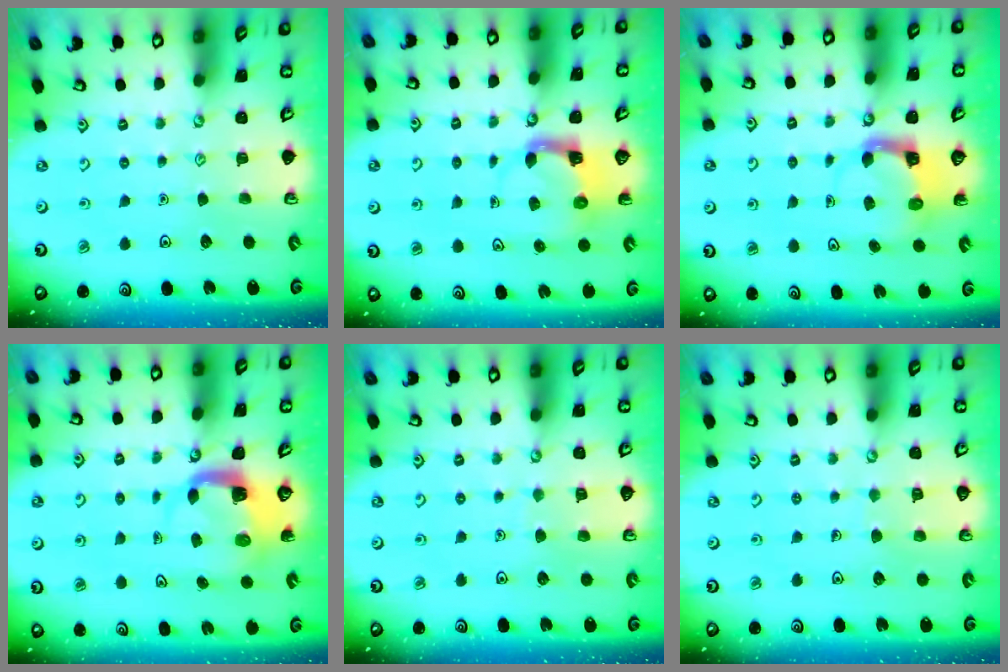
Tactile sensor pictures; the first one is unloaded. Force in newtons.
{"total": 3.9, "press": 3.9, "slide": 0.7}
{"total": 3.8, "press": 3.8, "slide": 0.3}
{"total": 3.9, "press": 3.8, "slide": 0.5}
{"total": 4.4, "press": 4.4, "slide": 0.4}
{"total": 4.7, "press": 4.7, "slide": 0.3}